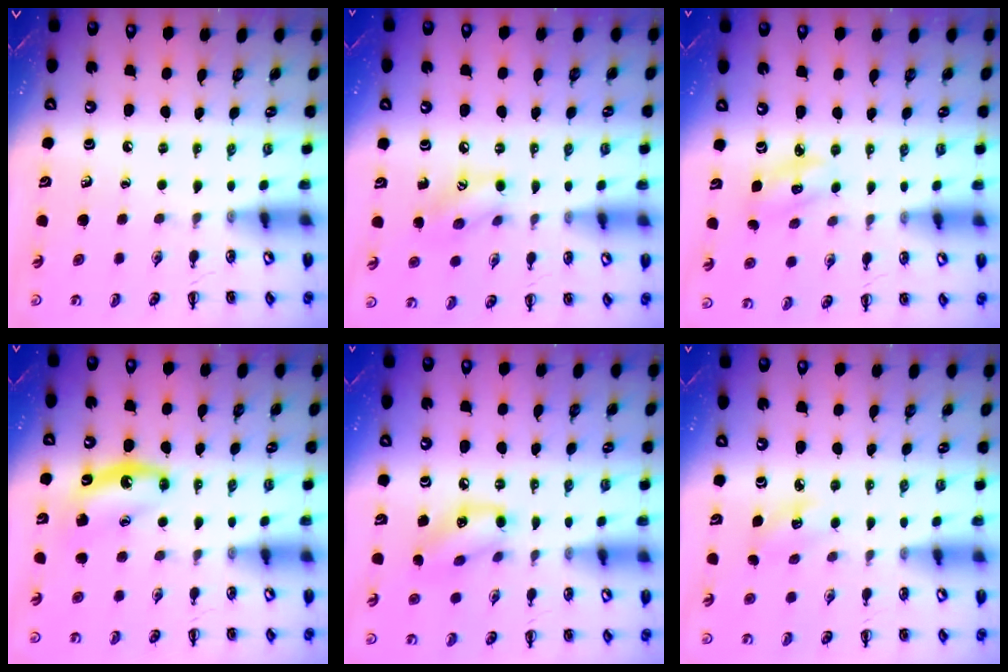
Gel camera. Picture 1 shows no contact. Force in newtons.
{"total": 8.9, "press": 8.9, "slide": 0.7}
{"total": 2.7, "press": 2.7, "slide": 0.4}
{"total": 7.0, "press": 6.9, "slide": 1.3}
{"total": 9.9, "press": 9.9, "slide": 0.3}
{"total": 4.7, "press": 4.5, "slide": 1.3}